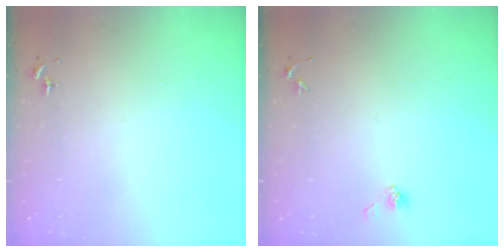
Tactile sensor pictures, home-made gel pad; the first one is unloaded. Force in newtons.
{"total": 4.5, "press": 4.3, "slide": 1.3}